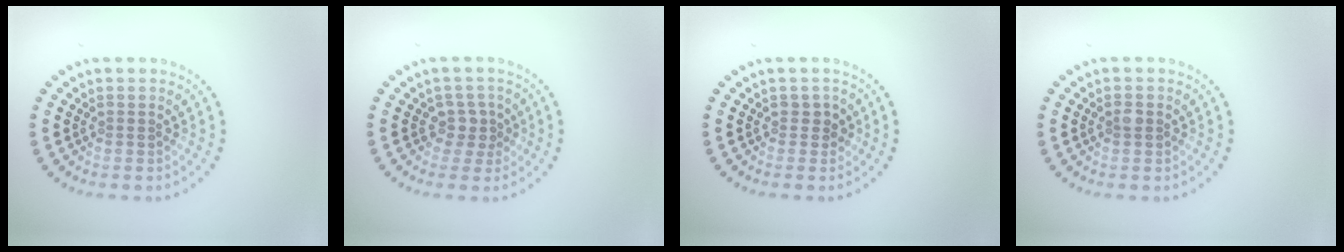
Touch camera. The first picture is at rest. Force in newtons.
{"total": 2.0, "press": 1.5, "slide": 1.3}
{"total": 1.1, "press": 1.0, "slide": 0.4}
{"total": 0.9, "press": 0.9, "slide": 0.0}